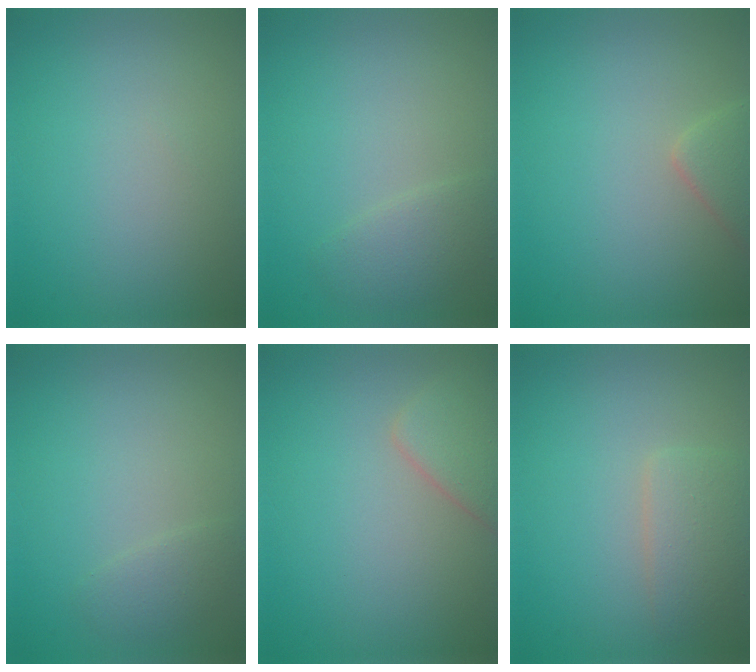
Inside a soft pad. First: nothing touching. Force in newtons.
{"total": 1.9, "press": 1.9, "slide": 0.1}
{"total": 2.1, "press": 2.1, "slide": 0.2}
{"total": 1.3, "press": 1.3, "slide": 0.1}
{"total": 2.8, "press": 2.8, "slide": 0.3}
{"total": 2.6, "press": 2.6, "slide": 0.1}